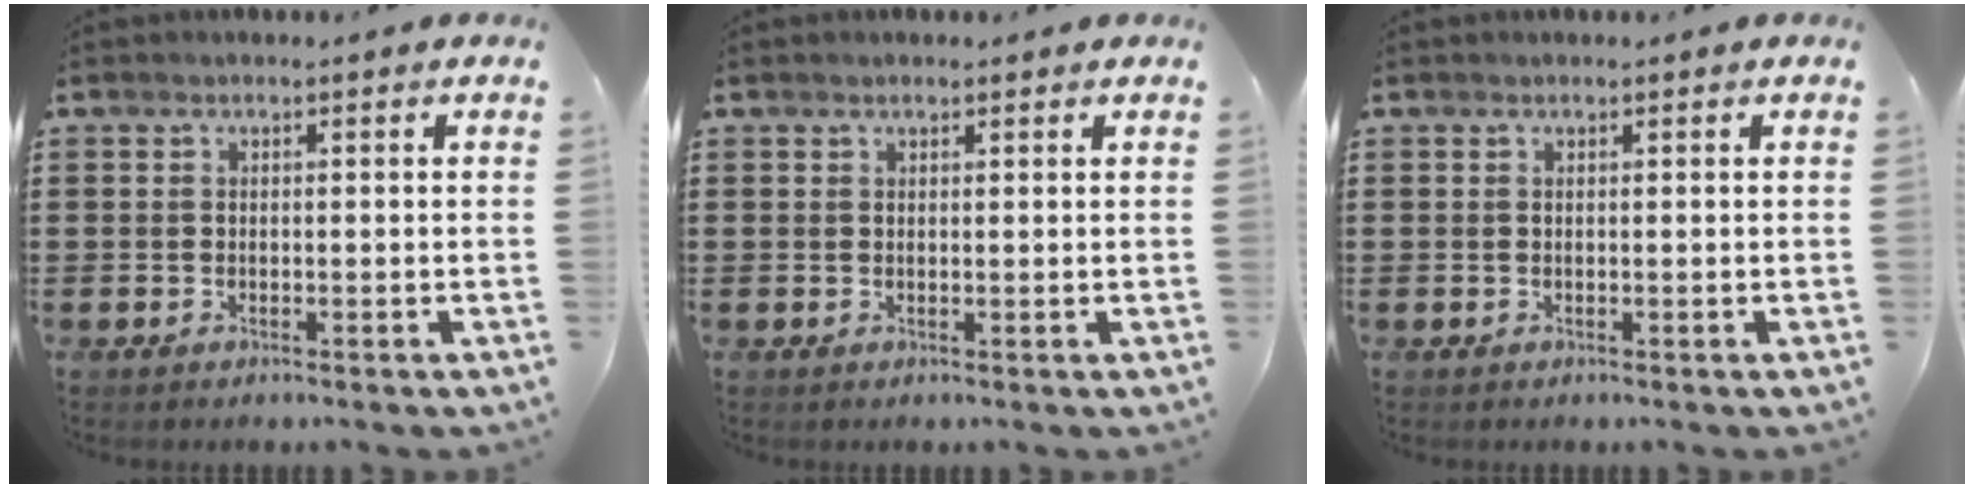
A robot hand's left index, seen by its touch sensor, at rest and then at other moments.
{"total": 0.7, "force": [0.6, 0.2, 0.2], "torque": [-0.006, 0.002, 0.011]}
{"total": 0.0}